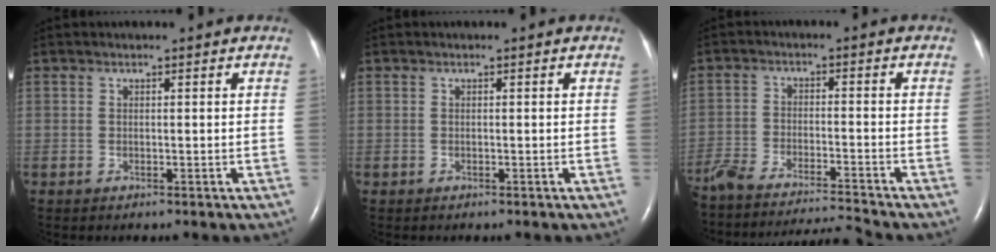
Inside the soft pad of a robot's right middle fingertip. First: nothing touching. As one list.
[{"total": 0.0}, {"total": 16.4, "force": [-15.4, -0.5, 5.7], "torque": [-0.110, -0.011, -0.246]}]